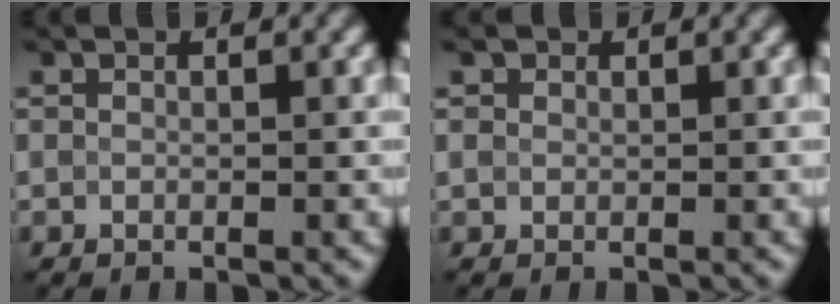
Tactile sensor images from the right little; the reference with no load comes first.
{"total": 1.1, "force": [0.6, 0.9, 0.4], "torque": [-0.011, 0.003, 0.004]}